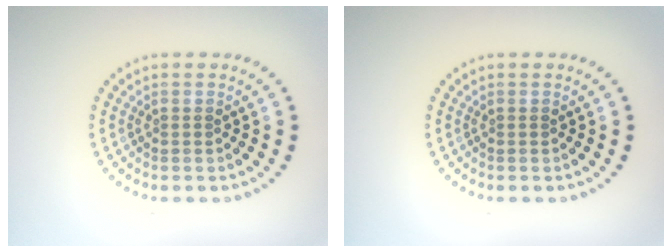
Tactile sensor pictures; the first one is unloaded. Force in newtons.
{"total": 0.0}